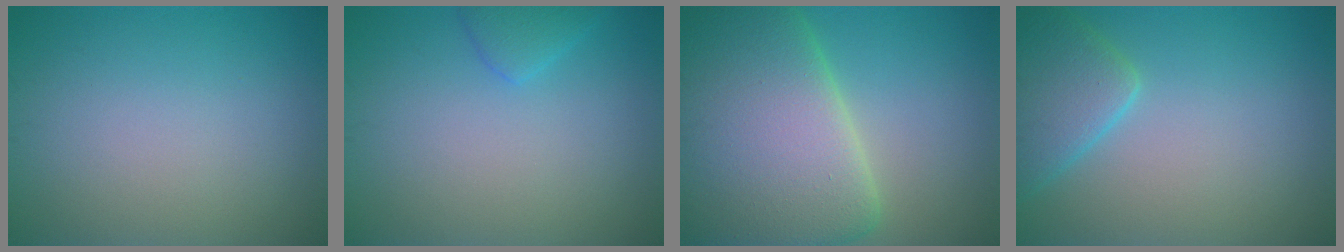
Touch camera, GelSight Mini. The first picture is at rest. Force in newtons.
{"total": 1.7, "press": 1.7, "slide": 0.1}
{"total": 15.8, "press": 15.7, "slide": 0.9}
{"total": 4.5, "press": 4.4, "slide": 0.3}